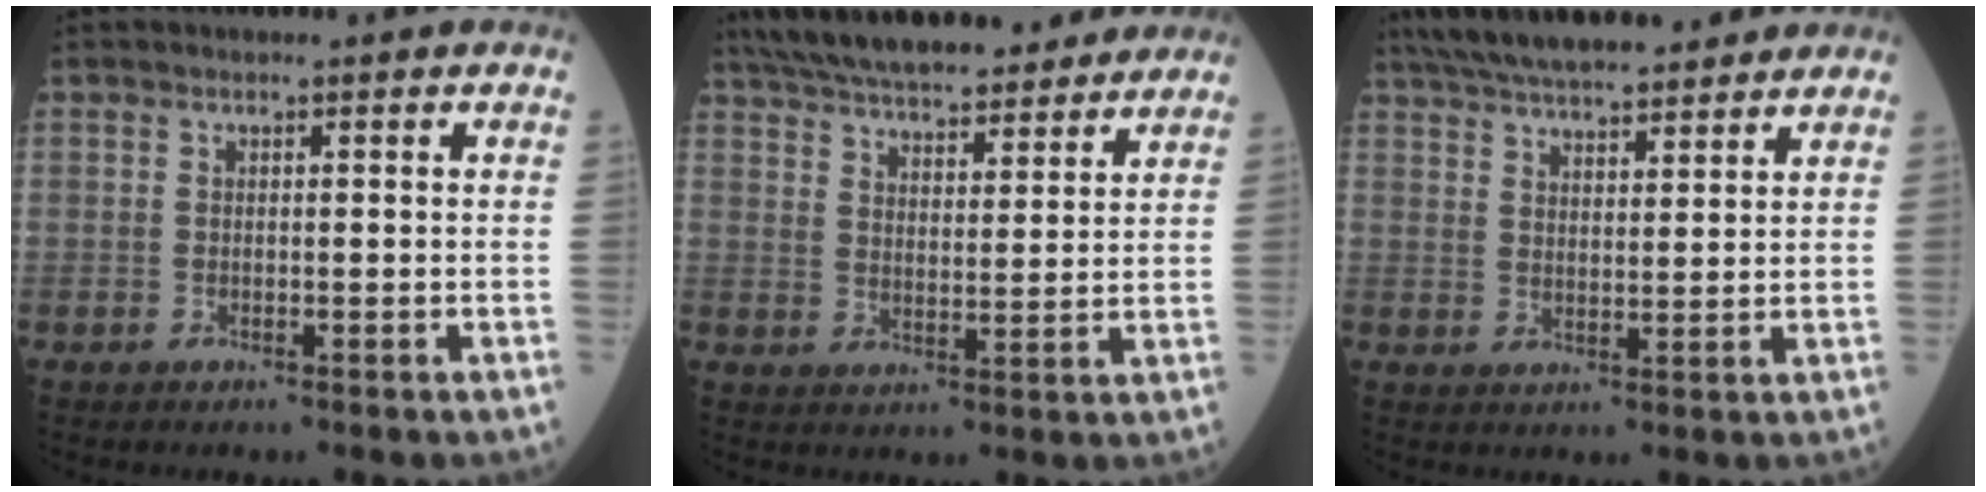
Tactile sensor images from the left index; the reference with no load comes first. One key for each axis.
{"total": 19.5, "fx": 17.1, "fy": 4.3, "fz": 8.5, "tx": -0.142, "ty": 0.036, "tz": 0.252}
{"total": 14.4, "fx": 12.6, "fy": 2.7, "fz": 6.4, "tx": -0.109, "ty": 0.032, "tz": 0.196}